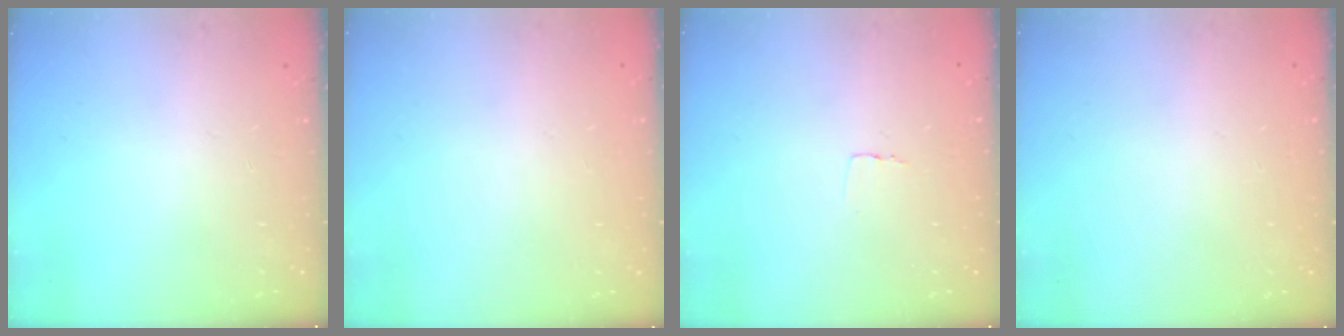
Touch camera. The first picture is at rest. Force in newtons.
{"total": 0.0}
{"total": 2.6, "press": 2.6, "slide": 0.1}
{"total": 0.8, "press": 0.4, "slide": 0.7}